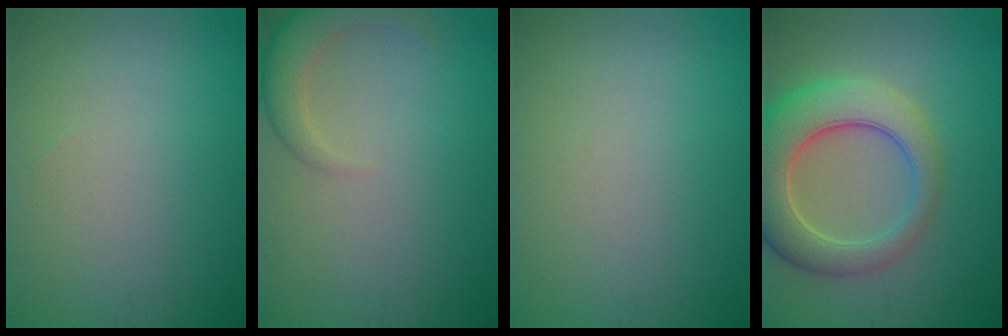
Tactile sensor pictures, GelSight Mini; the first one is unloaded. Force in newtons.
{"total": 3.3, "press": 3.3, "slide": 0.3}
{"total": 0.0}
{"total": 7.8, "press": 7.8, "slide": 0.7}